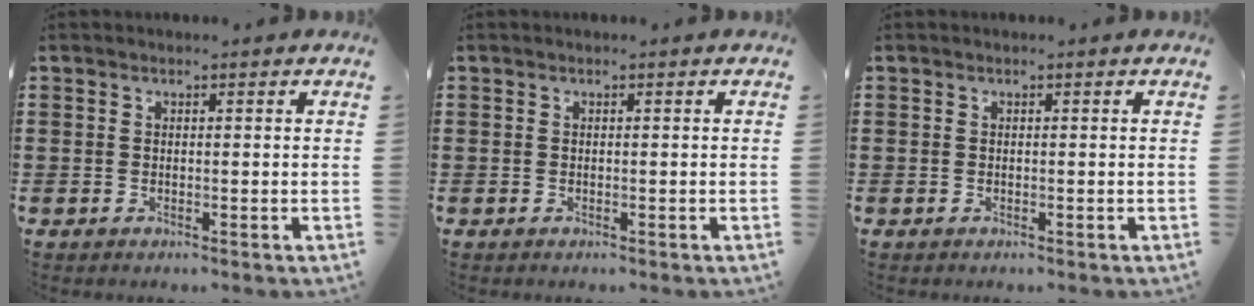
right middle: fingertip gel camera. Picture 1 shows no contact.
{"total": 0.0}
{"total": 0.0}